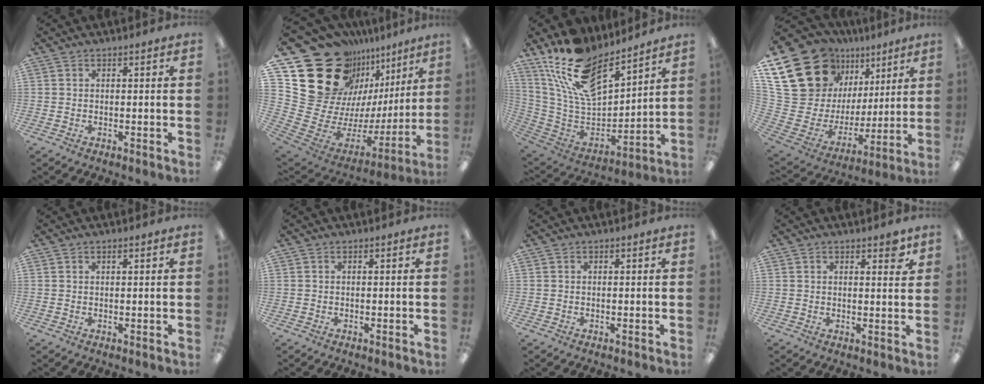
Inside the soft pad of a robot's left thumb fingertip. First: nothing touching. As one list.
[{"total": 27.0, "force": [15.1, 18.7, 12.4], "torque": [-0.163, -0.138, 0.338]}, {"total": 19.5, "force": [14.0, 8.6, 10.5], "torque": [-0.219, -0.092, 0.256]}, {"total": 26.1, "force": [14.0, 18.4, 12.1], "torque": [-0.224, -0.096, 0.297]}, {"total": 0.8, "force": [0.6, 0.1, 0.5], "torque": [-0.010, 0.001, 0.010]}, {"total": 0.0}, {"total": 0.0}, {"total": 2.9, "force": [2.1, 1.0, 1.8], "torque": [-0.015, -0.009, 0.032]}]